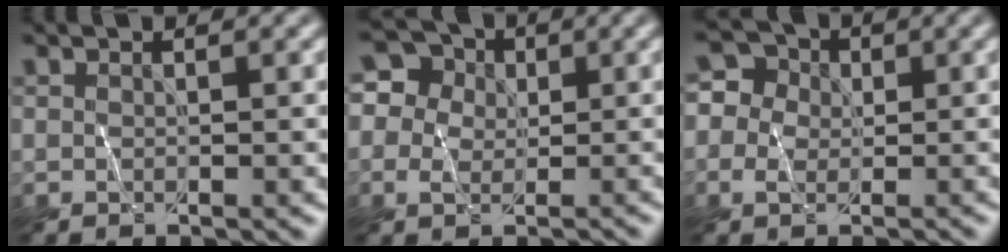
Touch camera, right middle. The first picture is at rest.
{"total": 5.7, "force": [1.4, 5.1, 2.3], "torque": [-0.023, 0.029, 0.001]}
{"total": 4.2, "force": [-0.3, 3.8, 1.7], "torque": [-0.006, 0.024, -0.025]}